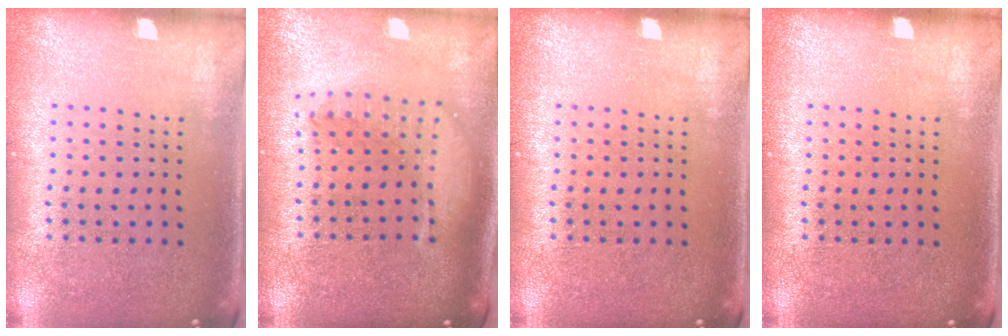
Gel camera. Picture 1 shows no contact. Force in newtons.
{"total": 2.0, "press": 1.6, "slide": 1.2}
{"total": 0.0}
{"total": 0.0}